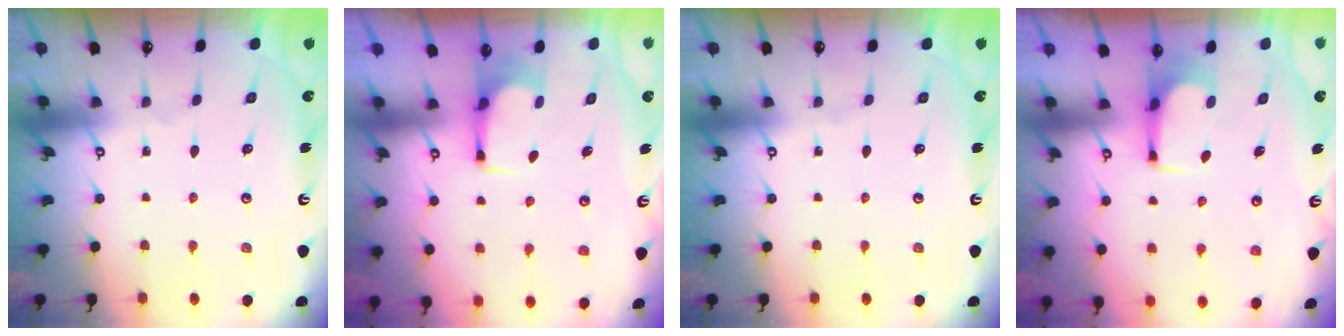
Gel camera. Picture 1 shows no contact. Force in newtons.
{"total": 2.5, "press": 2.5, "slide": 0.4}
{"total": 0.0}
{"total": 3.6, "press": 3.6, "slide": 0.2}